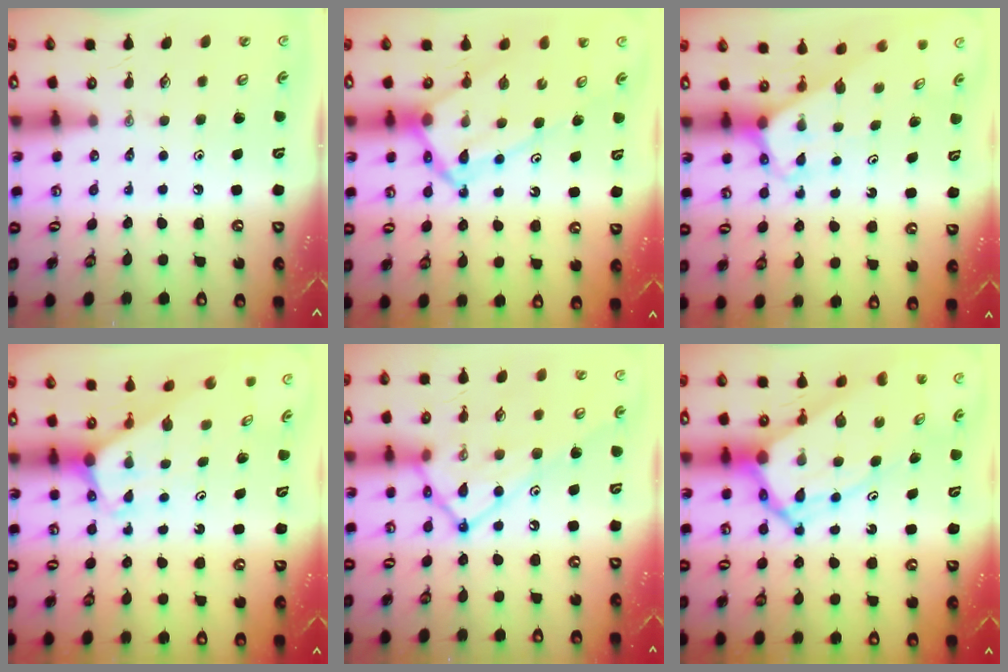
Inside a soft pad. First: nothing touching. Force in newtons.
{"total": 13.2, "press": 13.1, "slide": 1.5}
{"total": 3.1, "press": 3.1, "slide": 0.2}
{"total": 2.2, "press": 2.2, "slide": 0.2}
{"total": 16.5, "press": 16.4, "slide": 2.0}
{"total": 12.6, "press": 12.6, "slide": 1.3}